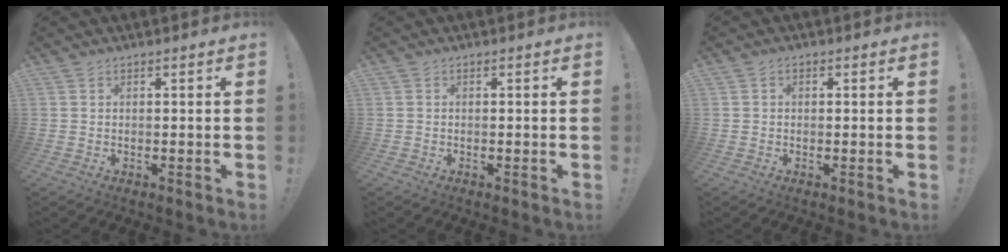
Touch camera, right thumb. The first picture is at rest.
{"total": 0.0}
{"total": 0.9, "force": [-0.3, 0.7, 0.5], "torque": [-0.008, 0.004, -0.005]}